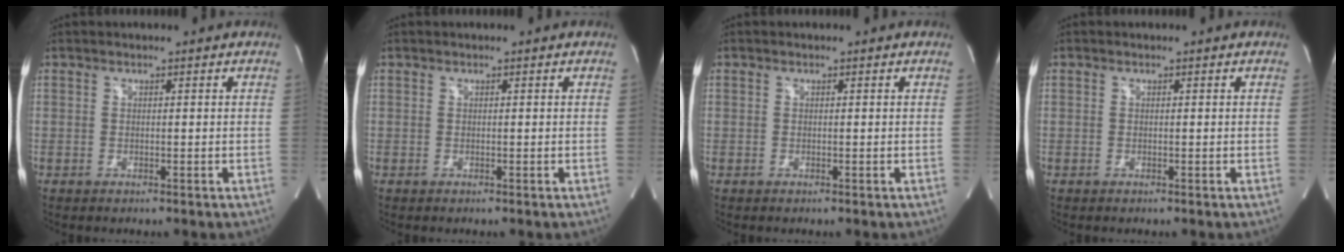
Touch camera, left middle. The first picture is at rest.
{"total": 0.0}
{"total": 0.0}
{"total": 0.0}